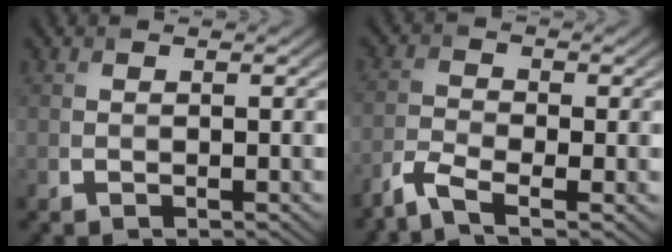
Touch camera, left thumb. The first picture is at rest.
{"total": 4.1, "force": [-3.0, 1.2, 2.5], "torque": [-0.069, -0.007, -0.071]}